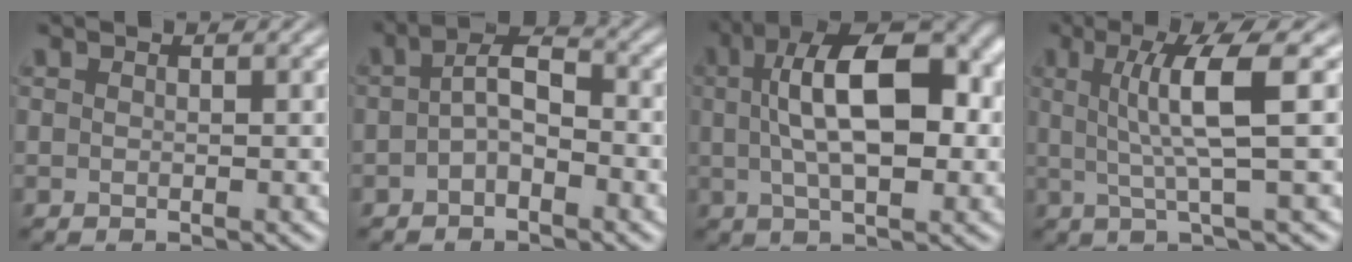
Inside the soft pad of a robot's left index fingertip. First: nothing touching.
{"total": 3.1, "force": [-0.8, 1.5, 2.6], "torque": [-0.047, 0.011, -0.021]}
{"total": 11.5, "force": [1.8, 5.0, 10.2], "torque": [-0.158, 0.022, 0.023]}
{"total": 5.4, "force": [1.0, 0.8, 5.3], "torque": [-0.096, 0.005, 0.022]}